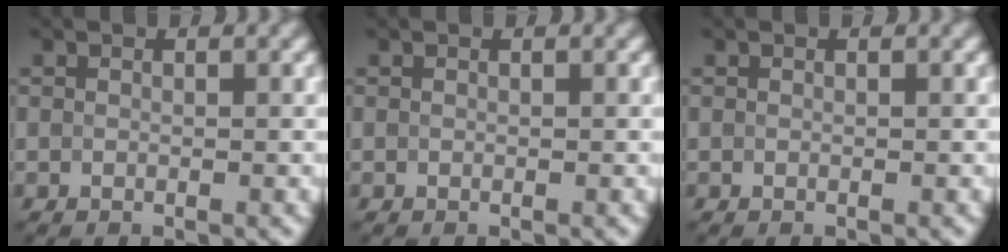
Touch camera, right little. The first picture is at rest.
{"total": 0.0}
{"total": 0.0}